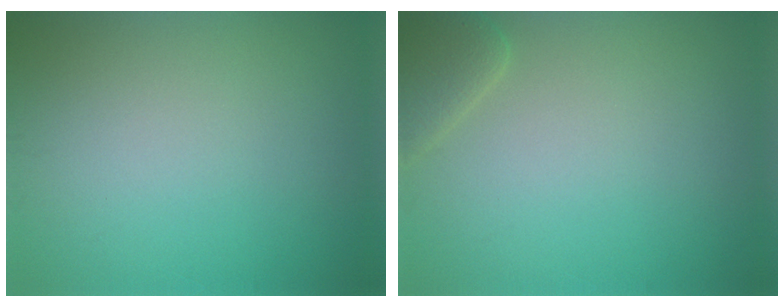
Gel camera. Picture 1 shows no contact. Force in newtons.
{"total": 2.6, "press": 2.6, "slide": 0.2}